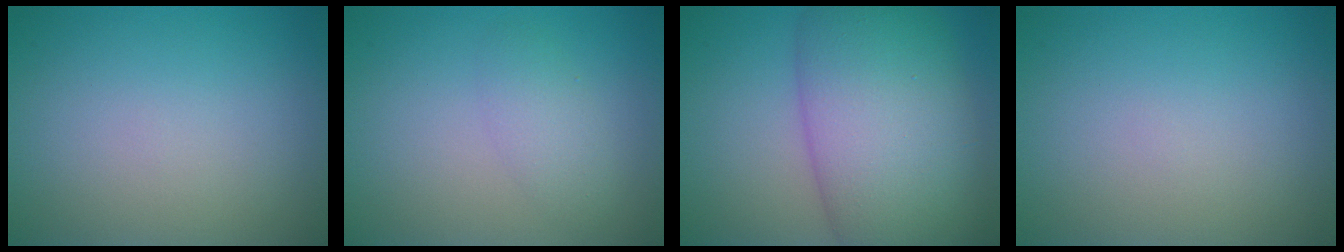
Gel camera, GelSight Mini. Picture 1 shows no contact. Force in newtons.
{"total": 1.9, "press": 1.9, "slide": 0.1}
{"total": 12.1, "press": 12.1, "slide": 0.5}
{"total": 0.0}